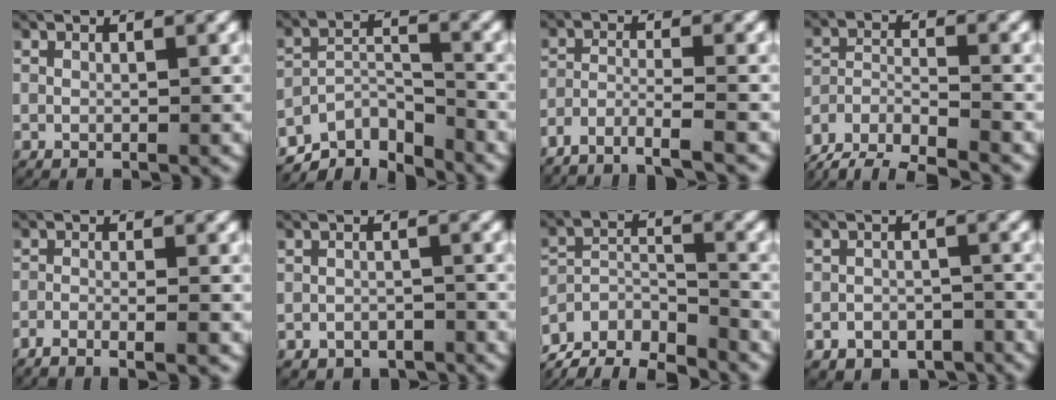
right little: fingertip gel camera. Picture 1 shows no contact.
{"total": 10.7, "force": [-7.5, 6.0, 4.8], "torque": [-0.078, -0.031, -0.121]}
{"total": 6.9, "force": [-6.1, 1.9, 2.7], "torque": [-0.055, -0.023, -0.093]}
{"total": 7.7, "force": [-4.9, 5.5, 2.3], "torque": [-0.061, -0.021, -0.091]}
{"total": 3.6, "force": [-2.9, 0.7, 2.0], "torque": [-0.041, -0.003, -0.050]}
{"total": 2.8, "force": [-2.4, 1.5, 0.1], "torque": [0.007, -0.008, -0.042]}
{"total": 12.4, "force": [-8.8, 7.2, 5.0], "torque": [-0.092, -0.049, -0.134]}
{"total": 5.3, "force": [-4.2, 3.2, 0.6], "torque": [0.008, -0.009, -0.073]}